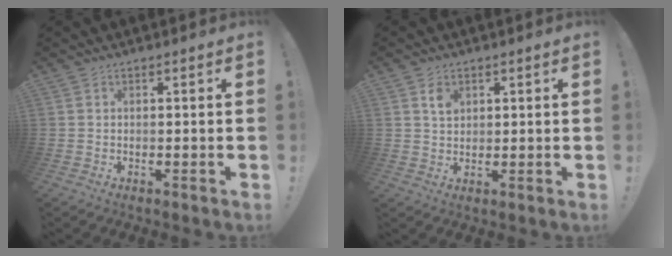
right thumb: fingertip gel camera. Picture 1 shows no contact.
{"total": 3.9, "force": [2.0, 2.7, 1.9], "torque": [-0.014, -0.010, 0.031]}